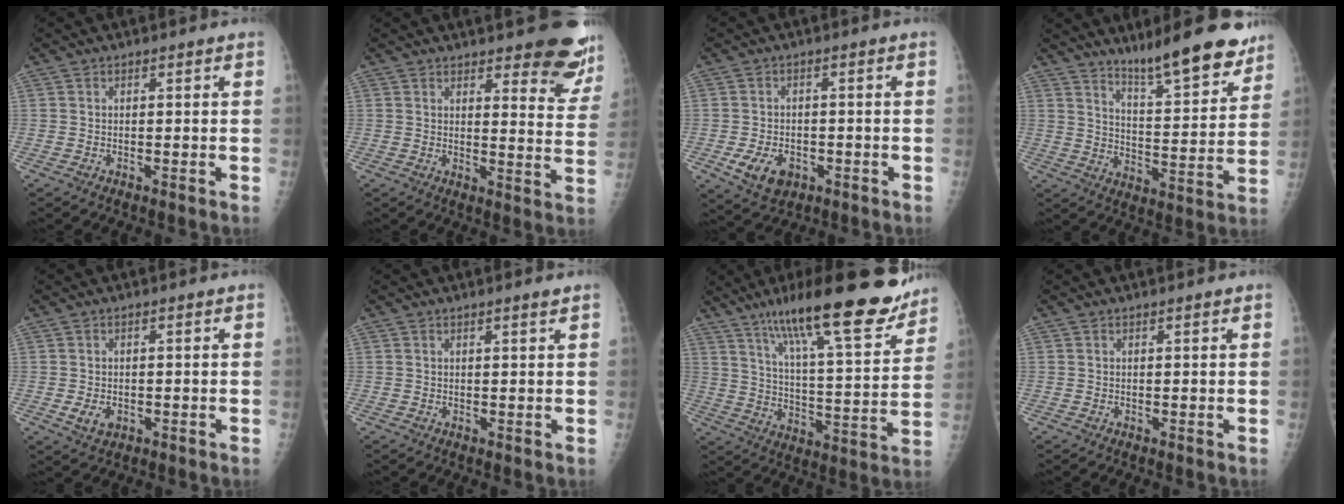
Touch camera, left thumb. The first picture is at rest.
{"total": 12.4, "force": [9.5, 3.5, 7.2], "torque": [-0.043, -0.064, 0.102]}
{"total": 6.8, "force": [-2.7, 4.7, 4.1], "torque": [-0.065, 0.010, -0.034]}
{"total": 15.7, "force": [12.1, 3.0, 9.5], "torque": [-0.108, -0.081, 0.191]}
{"total": 2.9, "force": [-0.5, 2.0, 2.1], "torque": [-0.029, -0.002, -0.002]}
{"total": 1.3, "force": [0.9, -0.2, 0.9], "torque": [-0.014, -0.006, 0.015]}
{"total": 23.6, "force": [17.0, 4.6, 15.7], "torque": [-0.219, -0.068, 0.268]}
{"total": 0.7, "force": [0.5, -0.1, 0.5], "torque": [-0.010, 0.000, 0.008]}